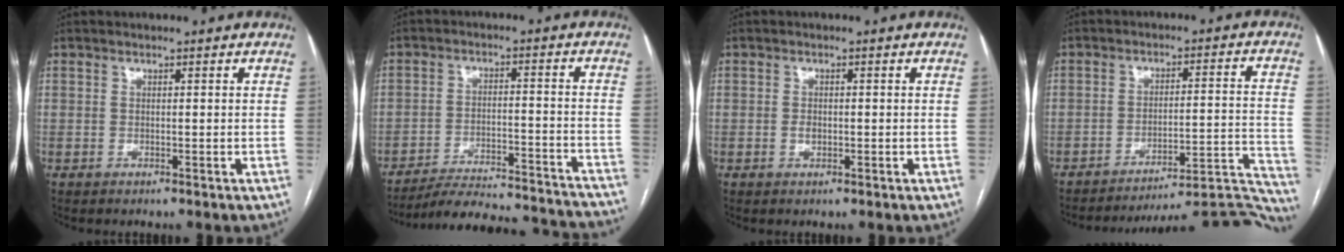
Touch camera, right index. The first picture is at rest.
{"total": 24.4, "force": [-23.1, 3.0, 7.4], "torque": [-0.077, -0.014, -0.306]}
{"total": 1.3, "force": [-0.2, 0.9, 0.9], "torque": [-0.016, 0.001, -0.002]}
{"total": 22.2, "force": [-21.8, -0.2, 4.1], "torque": [0.012, 0.025, -0.269]}